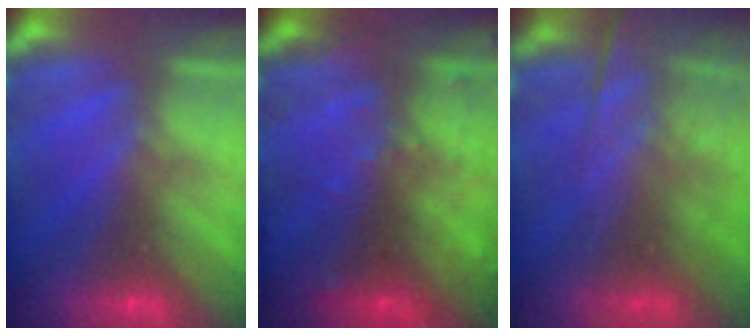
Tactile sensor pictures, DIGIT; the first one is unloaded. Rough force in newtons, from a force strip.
{"total": 5.9}
{"total": 9.0}